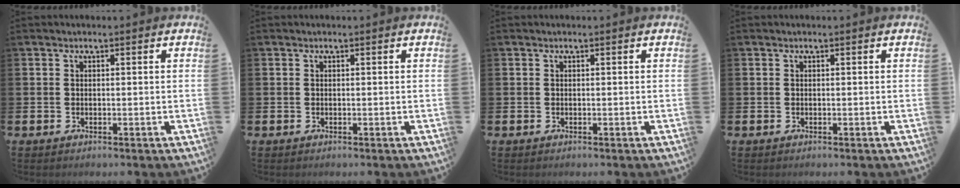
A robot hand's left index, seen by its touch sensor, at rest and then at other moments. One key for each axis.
{"total": 0.0}
{"total": 0.0}
{"total": 0.0}